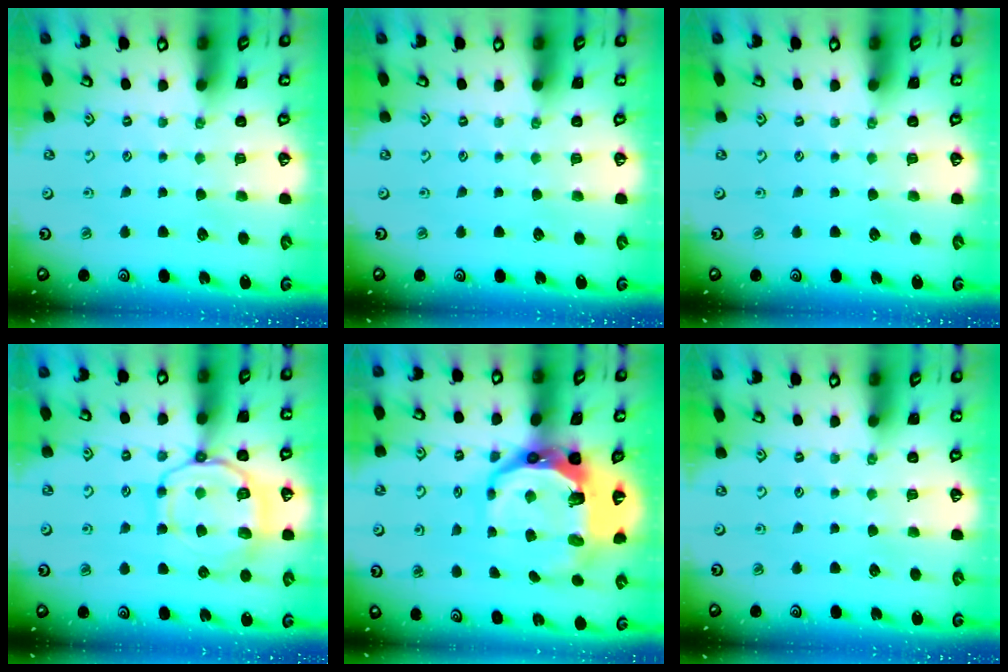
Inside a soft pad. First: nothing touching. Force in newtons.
{"total": 0.0}
{"total": 0.0}
{"total": 12.6, "press": 12.6, "slide": 1.4}
{"total": 15.4, "press": 14.5, "slide": 5.4}
{"total": 0.0}